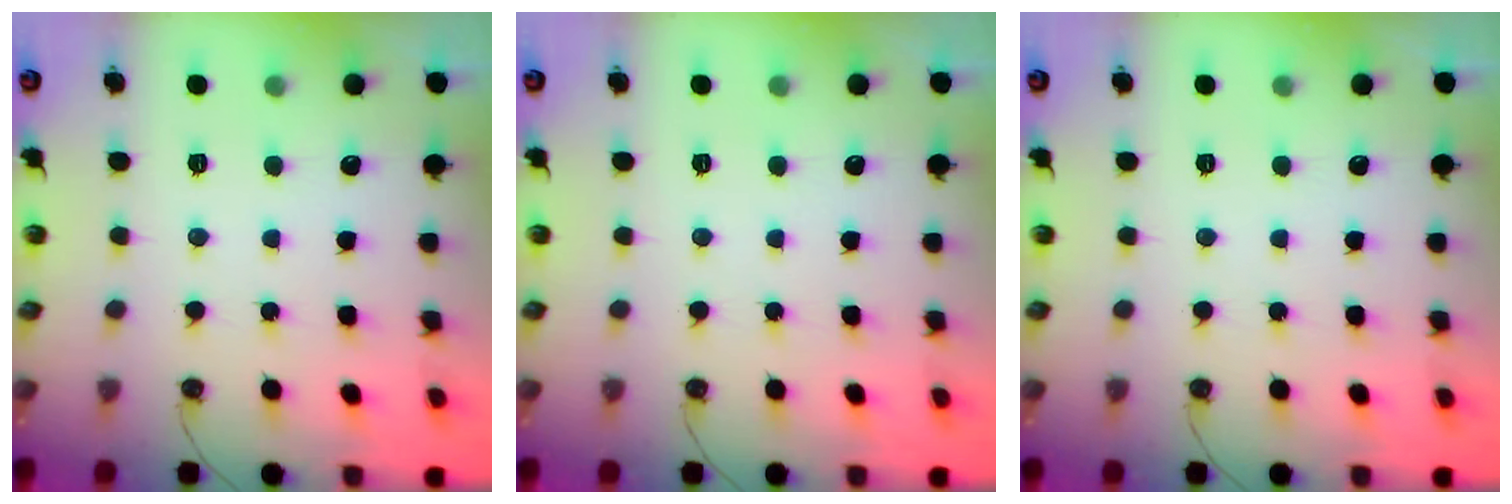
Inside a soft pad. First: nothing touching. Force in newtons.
{"total": 0.0}
{"total": 0.0}